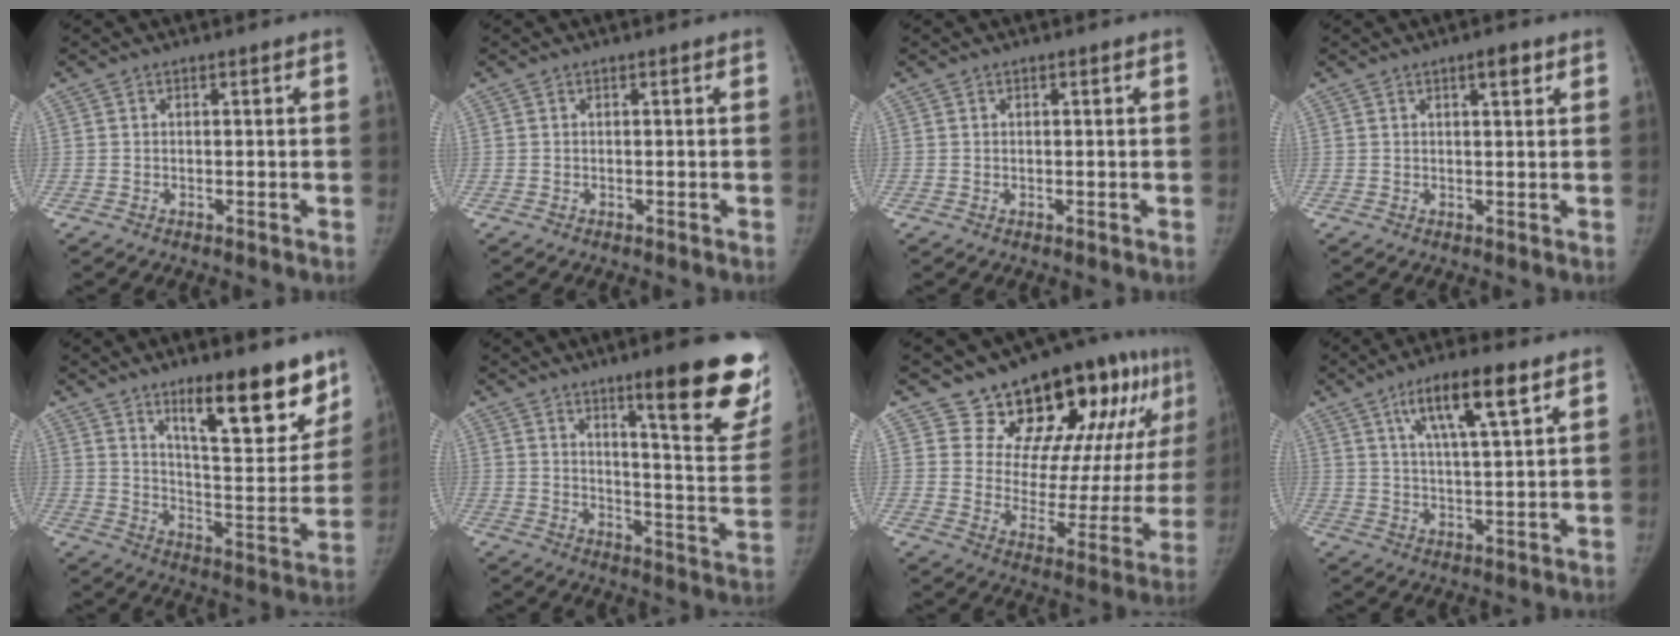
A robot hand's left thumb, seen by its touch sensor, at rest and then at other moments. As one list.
[{"total": 0.0}, {"total": 0.0}, {"total": 2.8, "force": [1.5, 0.8, 2.2], "torque": [-0.027, -0.006, 0.022]}, {"total": 19.0, "force": [12.4, 5.5, 13.2], "torque": [-0.135, -0.088, 0.192]}, {"total": 20.7, "force": [12.8, 3.3, 16.0], "torque": [-0.169, -0.083, 0.183]}, {"total": 21.3, "force": [13.4, 9.2, 13.7], "torque": [-0.136, -0.074, 0.192]}, {"total": 11.4, "force": [6.0, 2.3, 9.4], "torque": [-0.159, -0.018, 0.105]}]